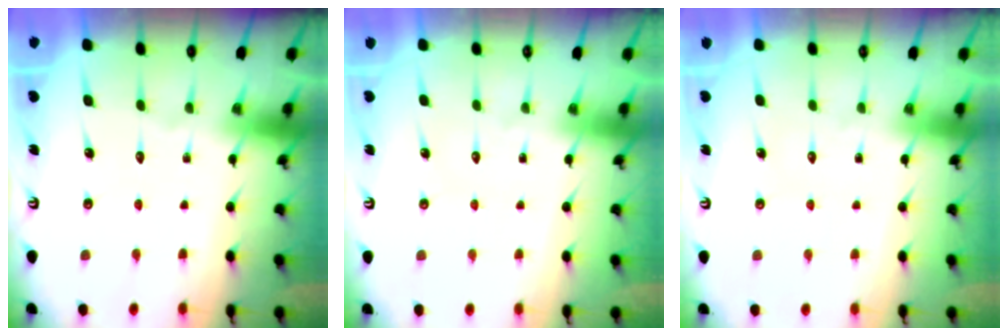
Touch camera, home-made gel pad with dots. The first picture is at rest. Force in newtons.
{"total": 0.0}
{"total": 0.0}